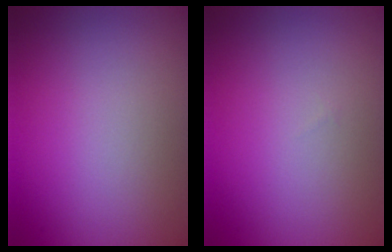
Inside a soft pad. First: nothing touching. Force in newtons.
{"total": 0.0}